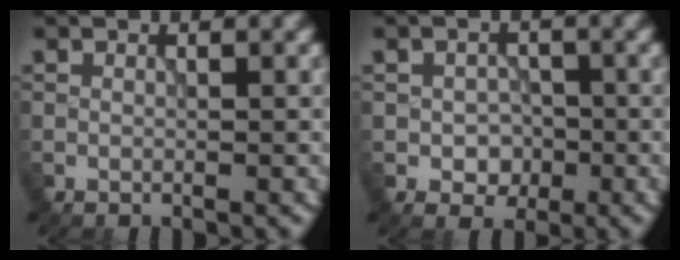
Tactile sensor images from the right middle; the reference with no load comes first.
{"total": 2.2, "force": [-0.5, 1.8, 1.2], "torque": [-0.017, -0.005, -0.010]}